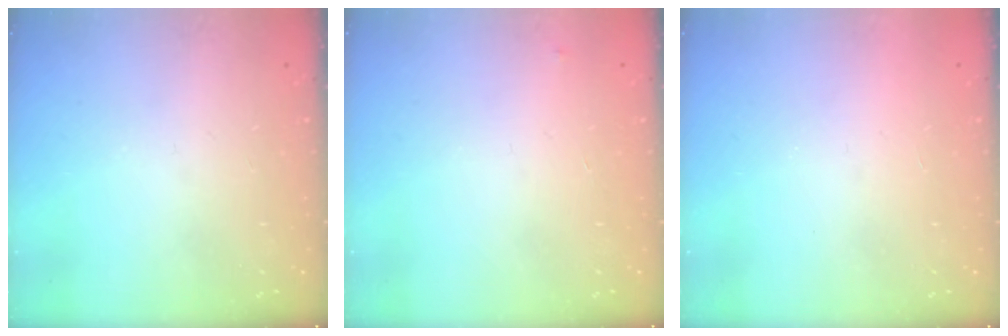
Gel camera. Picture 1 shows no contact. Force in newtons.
{"total": 2.5, "press": 2.5, "slide": 0.4}
{"total": 1.7, "press": 1.6, "slide": 0.1}